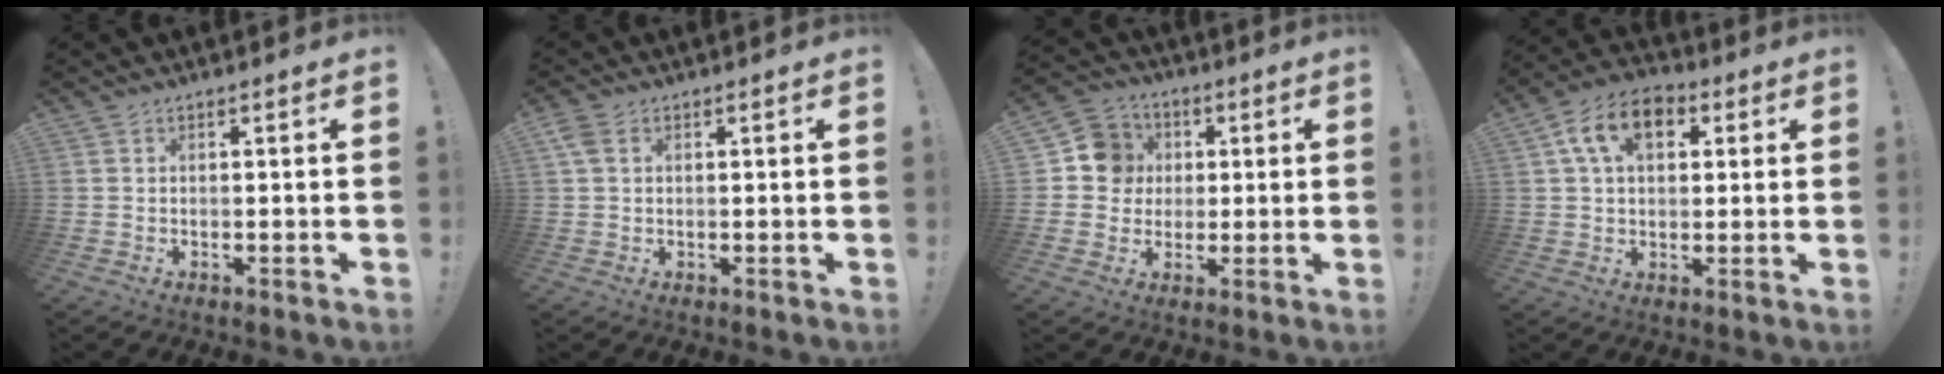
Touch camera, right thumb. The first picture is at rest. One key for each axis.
{"total": 3.1, "fx": 1.2, "fy": 1.8, "fz": 2.1, "tx": -0.037, "ty": 0.002, "tz": 0.022}
{"total": 10.8, "fx": 1.4, "fy": 10.3, "fz": 3.0, "tx": -0.032, "ty": 0.011, "tz": 0.032}
{"total": 12.0, "fx": 4.0, "fy": 7.9, "fz": 8.0, "tx": -0.128, "ty": 0.010, "tz": 0.077}